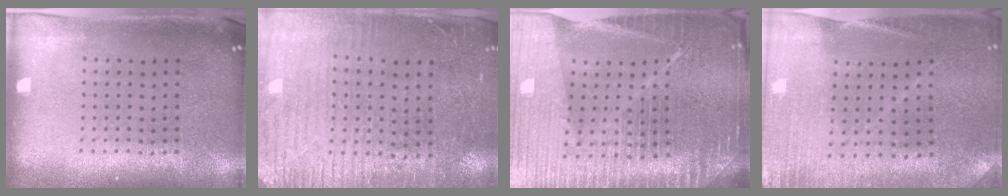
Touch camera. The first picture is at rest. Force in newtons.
{"total": 3.4, "press": 3.0, "slide": 1.5}
{"total": 6.7, "press": 5.8, "slide": 3.4}
{"total": 0.8, "press": 0.8, "slide": 0.1}